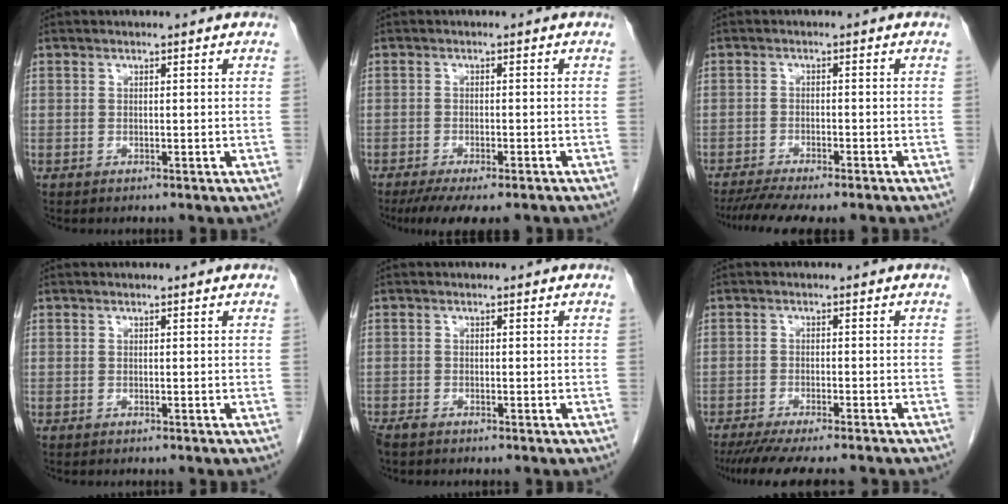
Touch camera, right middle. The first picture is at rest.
{"total": 9.4, "force": [-7.6, 2.1, 5.3], "torque": [-0.071, -0.014, -0.109]}
{"total": 9.5, "force": [-8.1, 1.3, 4.8], "torque": [-0.069, -0.010, -0.121]}
{"total": 0.0}
{"total": 2.2, "force": [-1.8, 0.7, 1.0], "torque": [-0.022, -0.006, -0.027]}
{"total": 12.6, "force": [-11.0, 1.3, 6.0], "torque": [-0.086, -0.028, -0.156]}